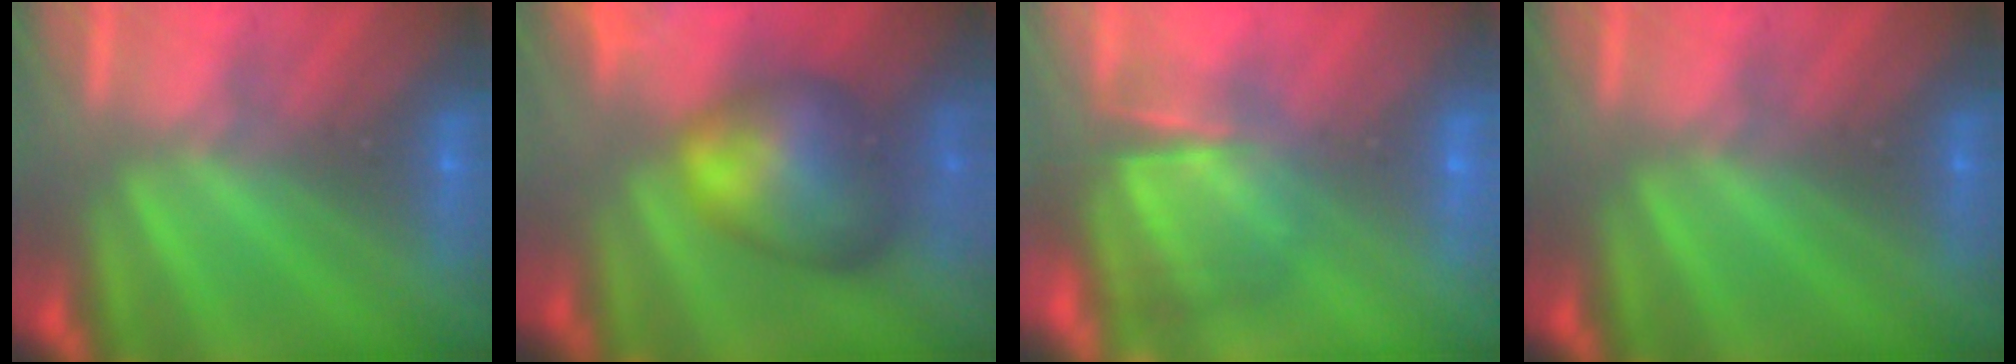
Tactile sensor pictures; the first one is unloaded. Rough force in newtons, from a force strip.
{"total": 7.3}
{"total": 7.5}
{"total": 0.0}